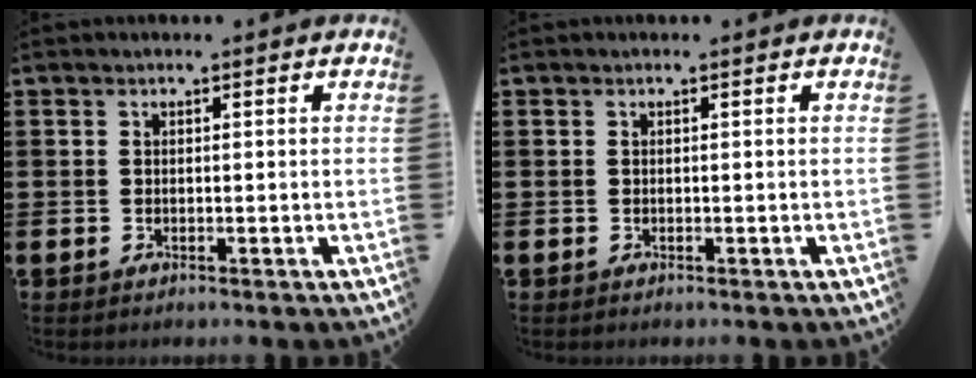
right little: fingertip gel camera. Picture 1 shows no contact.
{"total": 0.0}